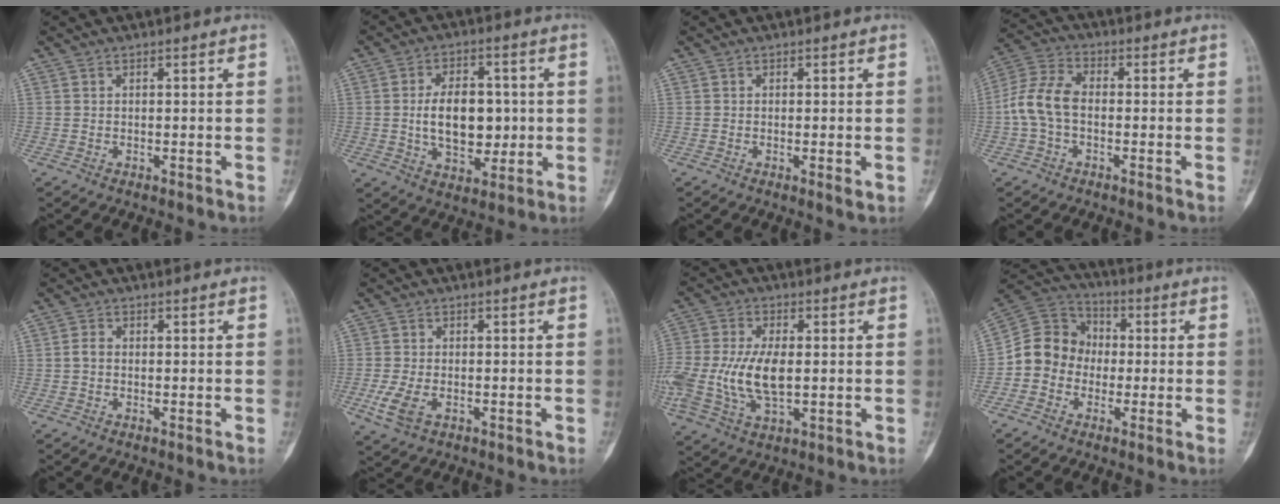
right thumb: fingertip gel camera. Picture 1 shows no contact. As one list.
[{"total": 12.1, "force": [0.0, 7.5, 9.5], "torque": [-0.120, 0.002, 0.006]}, {"total": 1.8, "force": [-0.3, 0.3, 1.7], "torque": [-0.031, -0.007, -0.004]}, {"total": 8.3, "force": [-1.2, 4.8, 6.7], "torque": [-0.143, 0.024, -0.036]}, {"total": 1.6, "force": [-0.4, 0.9, 1.2], "torque": [-0.024, 0.001, -0.014]}, {"total": 5.2, "force": [-1.8, 2.9, 3.9], "torque": [-0.094, -0.001, -0.032]}, {"total": 14.6, "force": [-1.0, 7.6, 12.4], "torque": [-0.289, -0.004, -0.015]}, {"total": 10.3, "force": [-1.8, 9.3, 4.1], "torque": [-0.050, 0.045, -0.047]}]